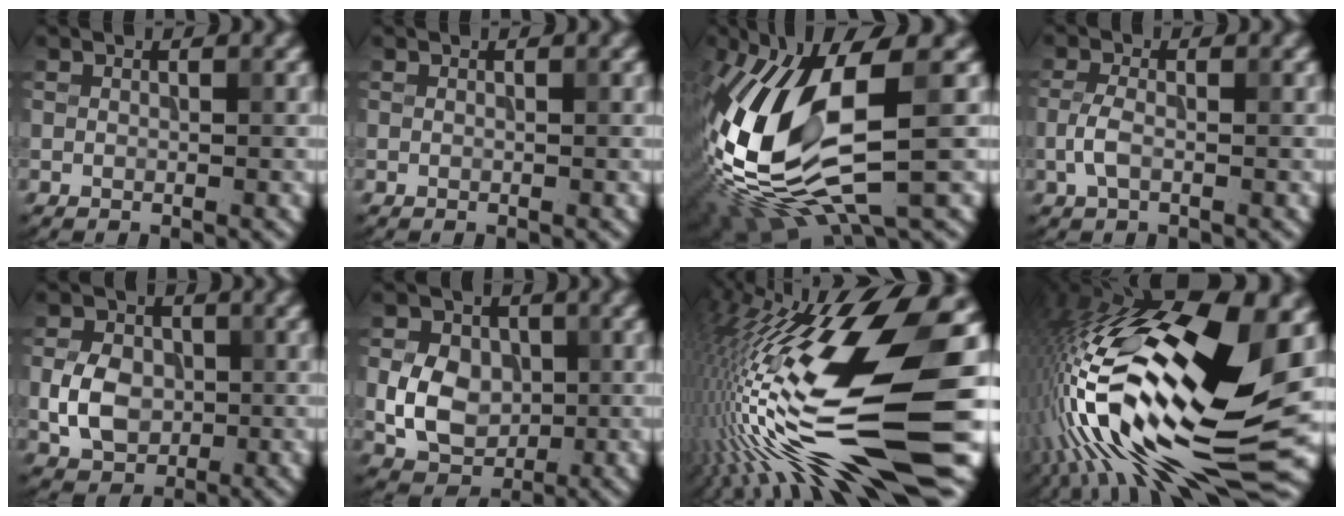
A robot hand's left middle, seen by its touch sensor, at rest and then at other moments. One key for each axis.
{"total": 0.0}
{"total": 13.4, "fx": -1.5, "fy": 5.2, "fz": 12.3, "tx": -0.264, "ty": -0.015, "tz": -0.026}
{"total": 2.1, "fx": -0.6, "fy": 0.9, "fz": 1.7, "tx": -0.040, "ty": 0.002, "tz": -0.019}
{"total": 4.6, "fx": -0.6, "fy": 3.6, "fz": 2.9, "tx": -0.056, "ty": 0.001, "tz": -0.013}
{"total": 5.9, "fx": -0.2, "fy": 4.6, "fz": 3.6, "tx": -0.066, "ty": 0.000, "tz": -0.008}
{"total": 17.6, "fx": -3.5, "fy": 3.9, "fz": 16.8, "tx": -0.308, "ty": 0.014, "tz": -0.062}
{"total": 19.5, "fx": -2.0, "fy": 6.0, "fz": 18.5, "tx": -0.342, "ty": 0.016, "tz": -0.048}